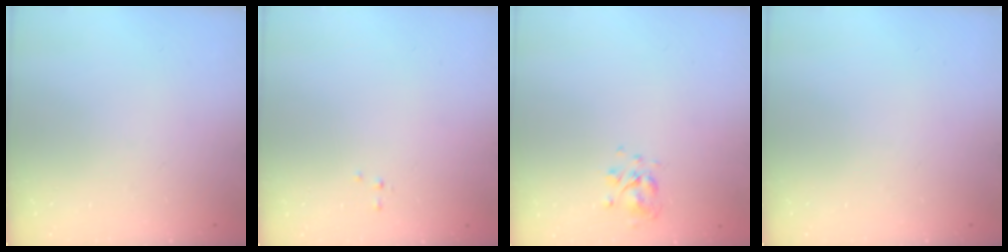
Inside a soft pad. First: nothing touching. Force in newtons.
{"total": 0.0}
{"total": 4.2, "press": 4.0, "slide": 1.5}
{"total": 0.0}